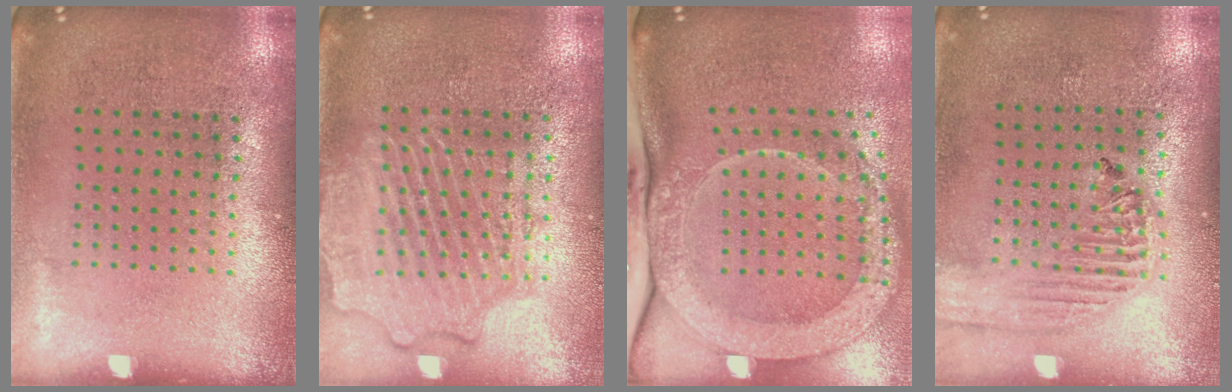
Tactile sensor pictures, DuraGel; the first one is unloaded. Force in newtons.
{"total": 2.2, "press": 2.2, "slide": 0.2}
{"total": 3.3, "press": 2.3, "slide": 2.3}
{"total": 1.8, "press": 1.7, "slide": 0.7}